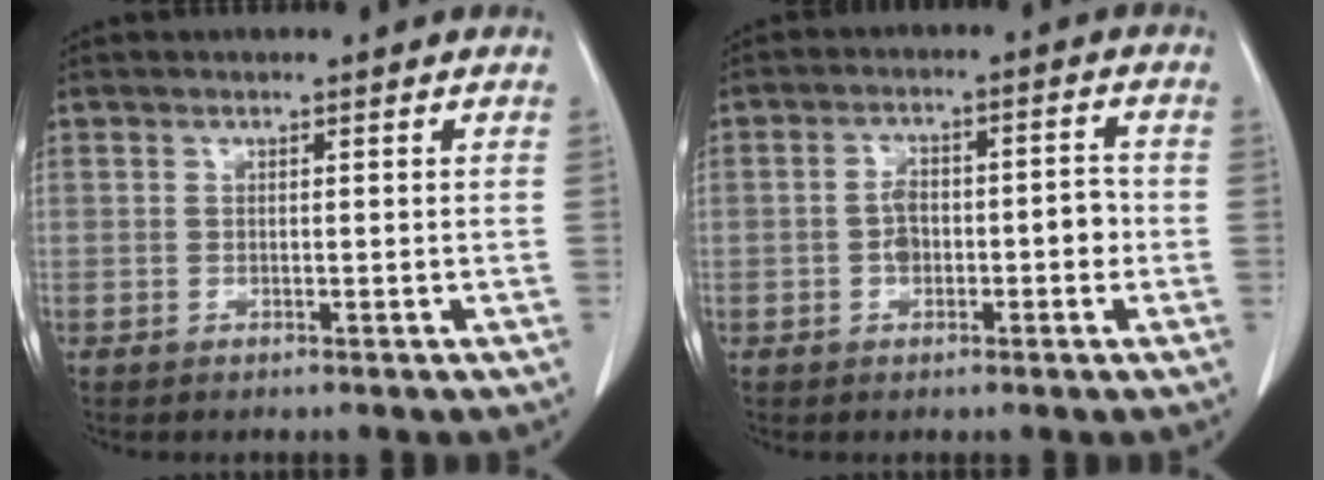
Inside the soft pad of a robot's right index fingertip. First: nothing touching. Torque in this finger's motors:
{"motor_torque": [0.70, -0.37, 0.38, 0.06]}